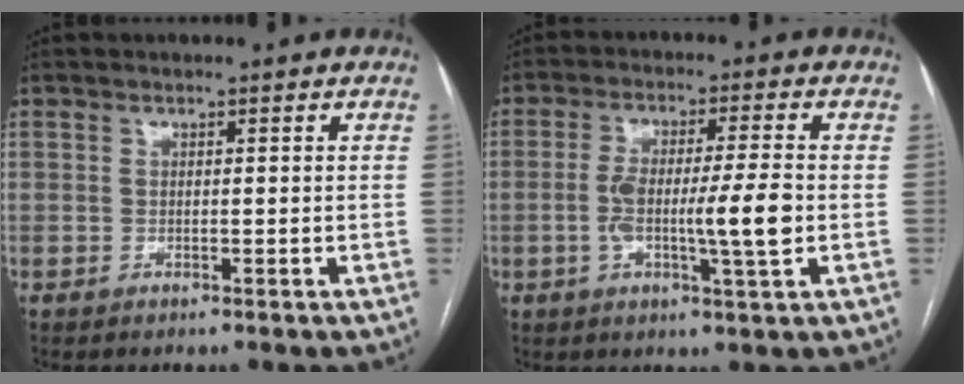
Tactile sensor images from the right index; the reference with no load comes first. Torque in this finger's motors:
{"motor_torque": [0.93, 0.13, 0.53, 0.13]}